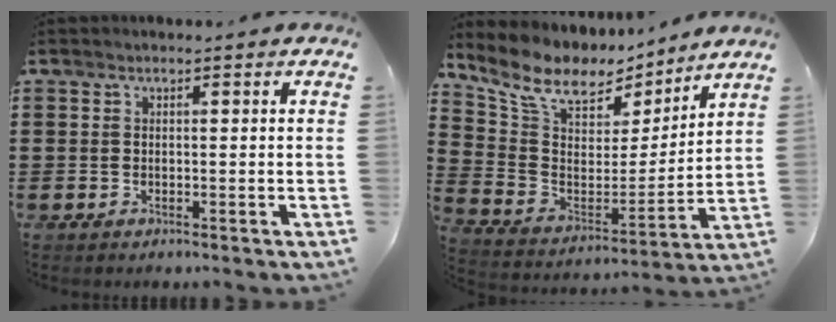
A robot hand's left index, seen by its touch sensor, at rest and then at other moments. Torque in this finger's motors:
{"motor_torque": [1.09, -1.04, 0.33, 0.20]}